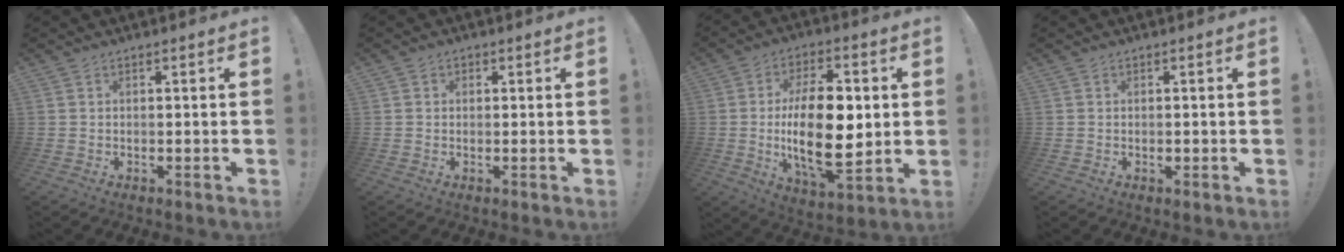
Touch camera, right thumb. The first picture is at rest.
{"total": 1.1, "force": [-0.1, 1.0, 0.4], "torque": [0.002, 0.000, -0.004]}
{"total": 22.6, "force": [0.1, 11.1, 19.6], "torque": [-0.349, -0.012, -0.003]}
{"total": 0.7, "force": [-0.3, 0.5, 0.3], "torque": [0.004, -0.001, -0.008]}